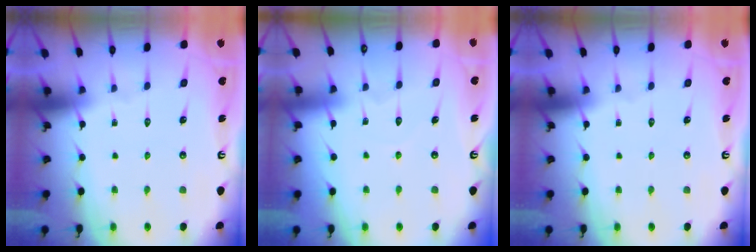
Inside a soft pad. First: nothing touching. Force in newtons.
{"total": 4.9, "press": 4.9, "slide": 0.2}
{"total": 0.0}